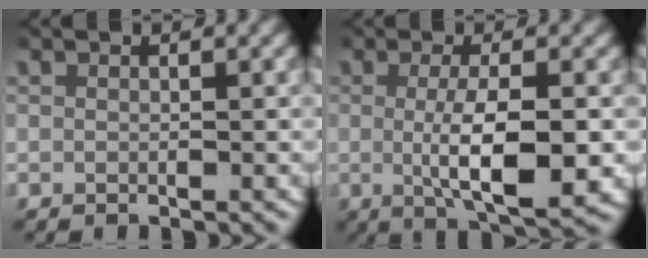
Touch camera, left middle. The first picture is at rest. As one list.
[{"total": 6.3, "force": [-0.7, 1.8, 6.0], "torque": [-0.100, -0.011, -0.006]}]